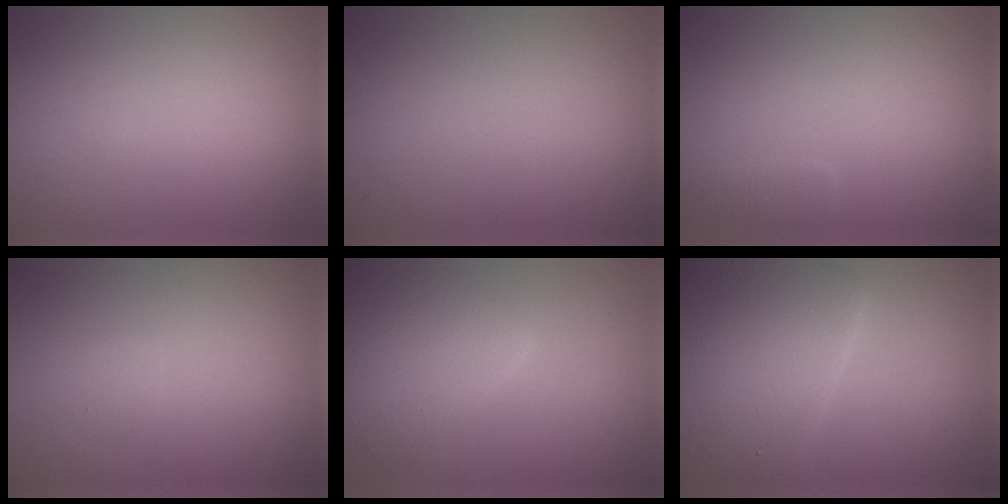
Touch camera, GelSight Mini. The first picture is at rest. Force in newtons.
{"total": 0.0}
{"total": 0.9, "press": 0.9, "slide": 0.1}
{"total": 0.8, "press": 0.8, "slide": 0.0}
{"total": 6.3, "press": 6.3, "slide": 0.3}
{"total": 7.6, "press": 7.6, "slide": 0.3}